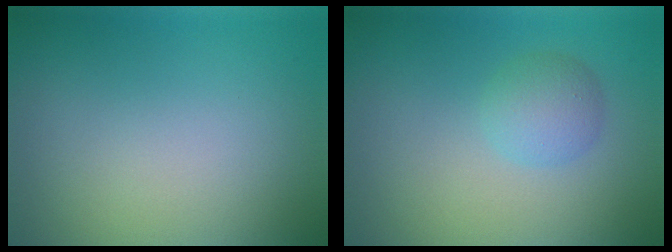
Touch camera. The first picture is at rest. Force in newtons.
{"total": 2.5, "press": 2.5, "slide": 0.1}